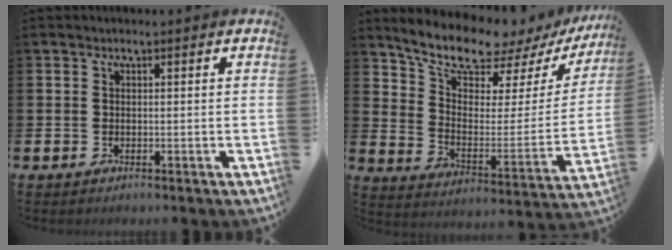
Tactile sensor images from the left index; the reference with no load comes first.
{"total": 10.0, "force": [9.2, 2.6, 2.8], "torque": [-0.088, -0.073, 0.156]}